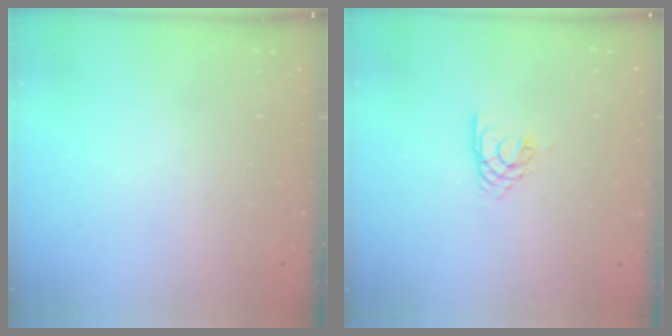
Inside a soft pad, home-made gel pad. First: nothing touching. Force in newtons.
{"total": 3.7, "press": 3.7, "slide": 0.3}